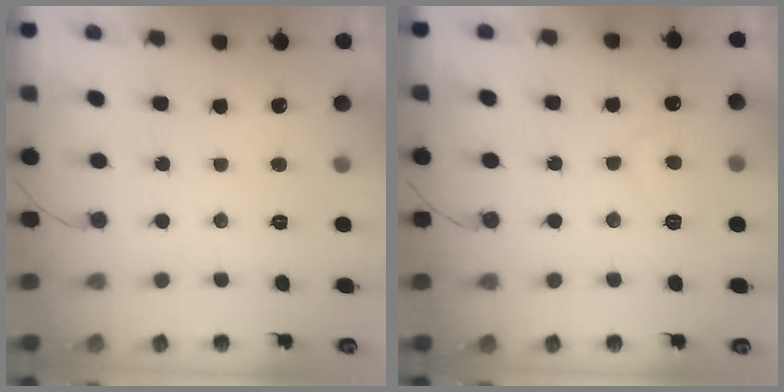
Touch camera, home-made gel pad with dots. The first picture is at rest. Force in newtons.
{"total": 5.7, "press": 5.7, "slide": 0.3}